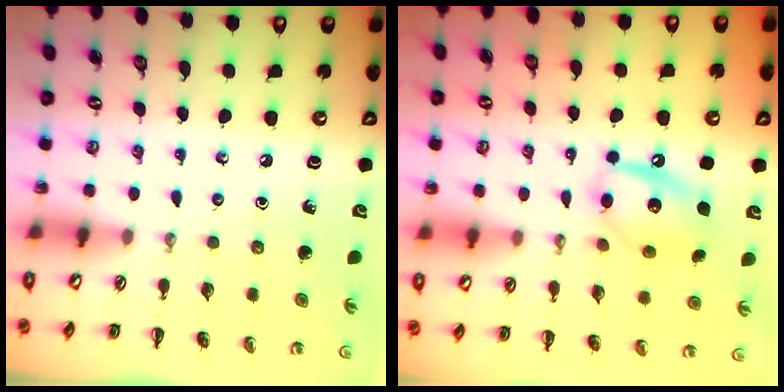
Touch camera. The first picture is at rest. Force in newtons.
{"total": 12.6, "press": 12.4, "slide": 1.9}